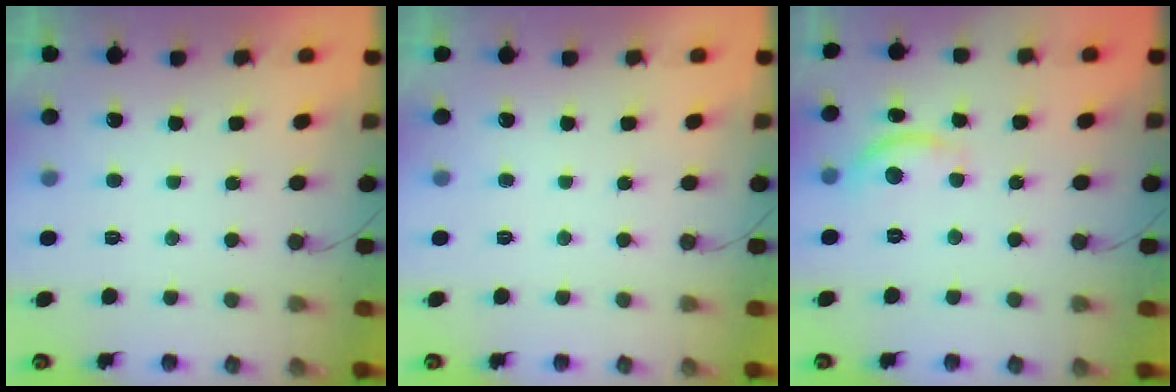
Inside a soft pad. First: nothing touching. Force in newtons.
{"total": 0.0}
{"total": 9.8, "press": 9.8, "slide": 0.5}